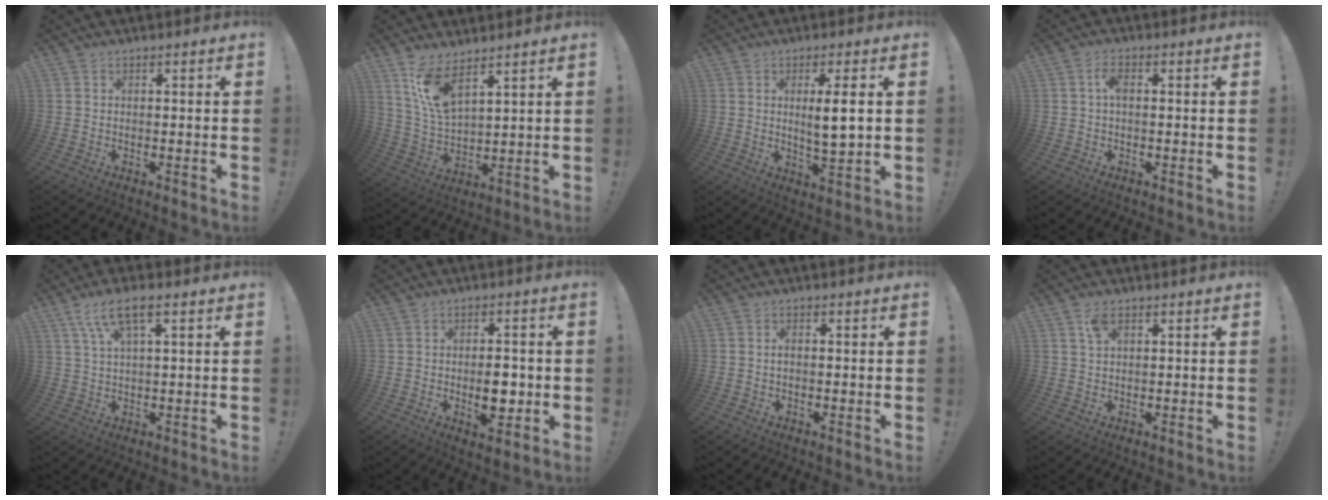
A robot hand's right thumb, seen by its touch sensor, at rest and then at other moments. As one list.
[{"total": 10.6, "force": [7.3, 3.8, 6.7], "torque": [-0.138, -0.030, 0.138]}, {"total": 6.8, "force": [1.6, 0.7, 6.6], "torque": [-0.099, -0.012, 0.021]}, {"total": 3.2, "force": [0.2, 1.4, 2.8], "torque": [-0.062, 0.012, 0.005]}, {"total": 8.1, "force": [3.8, 2.3, 6.8], "torque": [-0.130, -0.003, 0.070]}, {"total": 7.5, "force": [-1.1, 3.9, 6.3], "torque": [-0.093, -0.002, -0.020]}, {"total": 1.0, "force": [-0.2, 0.5, 0.8], "torque": [-0.024, 0.005, -0.002]}, {"total": 3.7, "force": [1.7, 1.9, 2.7], "torque": [-0.048, -0.001, 0.028]}]